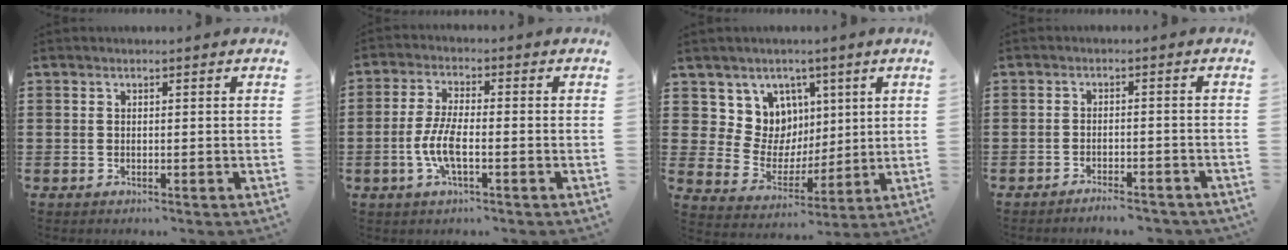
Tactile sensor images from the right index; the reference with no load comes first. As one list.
[{"total": 5.8, "force": [-1.6, 1.8, 5.3], "torque": [-0.125, -0.007, -0.038]}, {"total": 8.6, "force": [3.0, 8.0, 1.3], "torque": [-0.060, -0.028, 0.060]}, {"total": 2.6, "force": [-2.5, 0.1, 0.6], "torque": [-0.013, 0.002, -0.051]}]